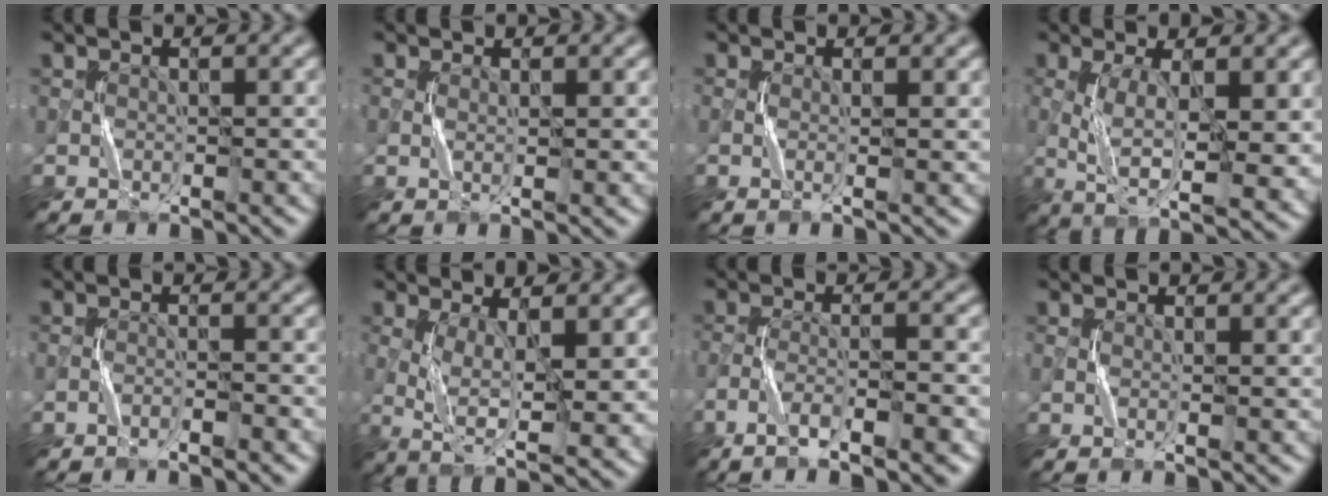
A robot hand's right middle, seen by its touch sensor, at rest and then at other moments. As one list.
[{"total": 1.2, "force": [0.4, 0.2, 1.0], "torque": [-0.018, -0.002, 0.005]}, {"total": 1.5, "force": [0.3, 0.4, 1.4], "torque": [-0.022, 0.003, -0.007]}, {"total": 8.6, "force": [-0.7, 2.6, 8.1], "torque": [-0.149, -0.008, -0.007]}, {"total": 1.9, "force": [-1.4, 0.2, 1.3], "torque": [-0.028, 0.011, -0.027]}, {"total": 7.0, "force": [0.0, 2.0, 6.7], "torque": [-0.124, -0.008, 0.005]}, {"total": 6.4, "force": [-3.8, 1.3, 5.0], "torque": [-0.083, 0.006, -0.068]}, {"total": 0.8, "force": [0.1, 0.1, 0.8], "torque": [-0.016, 0.000, -0.003]}]